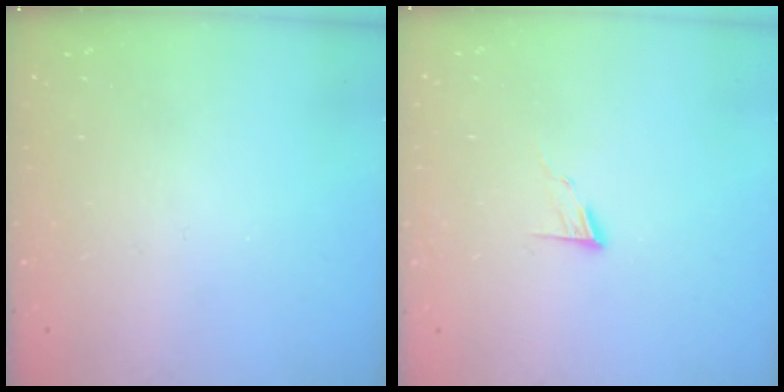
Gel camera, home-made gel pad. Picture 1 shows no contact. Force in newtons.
{"total": 6.0, "press": 5.9, "slide": 0.6}